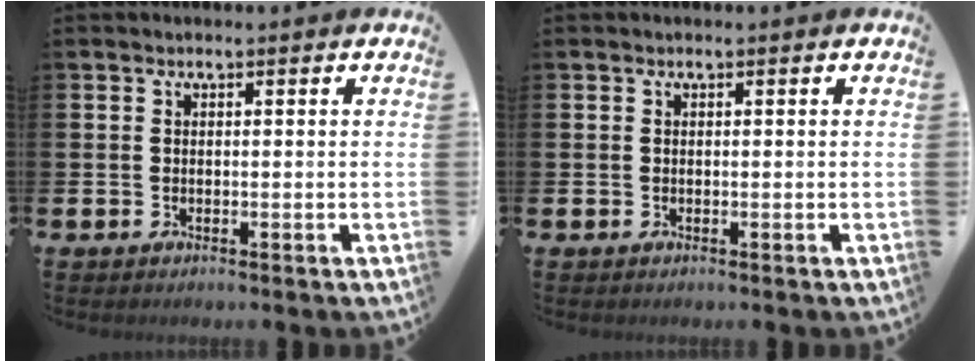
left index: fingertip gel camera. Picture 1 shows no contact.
{"total": 0.0}